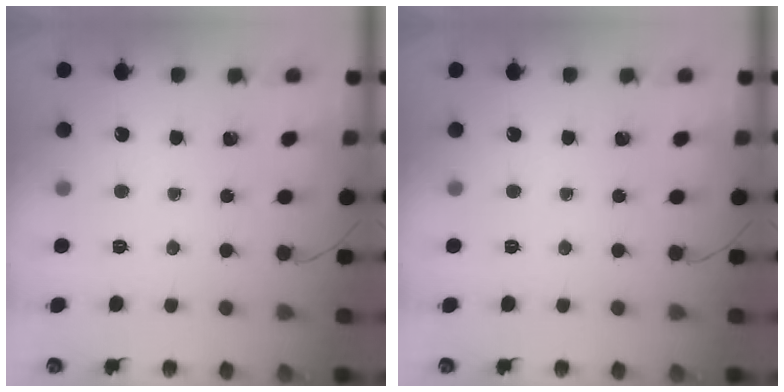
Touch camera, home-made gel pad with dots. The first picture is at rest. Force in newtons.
{"total": 0.0}